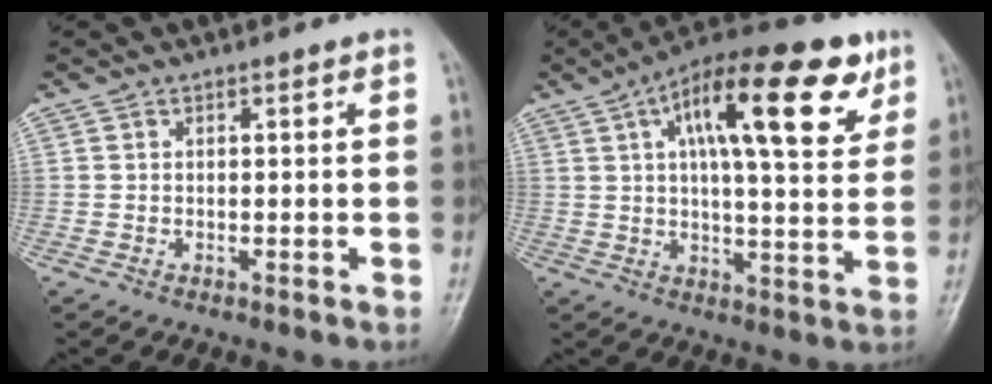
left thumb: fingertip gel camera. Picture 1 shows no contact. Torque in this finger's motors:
{"motor_torque": [0.63, 0.67, 1.71, -1.04, 0.18]}